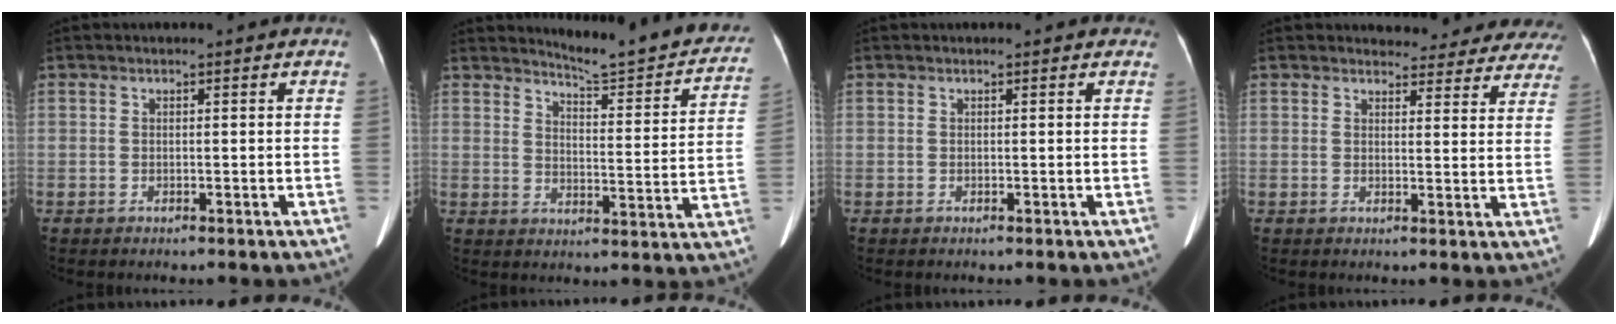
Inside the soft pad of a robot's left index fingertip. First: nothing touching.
{"total": 16.3, "force": [15.2, 1.5, 5.7], "torque": [-0.068, -0.065, 0.177]}
{"total": 0.8, "force": [0.6, 0.5, 0.2], "torque": [-0.007, 0.004, 0.001]}
{"total": 15.6, "force": [14.8, 4.6, 1.9], "torque": [0.015, -0.041, 0.141]}